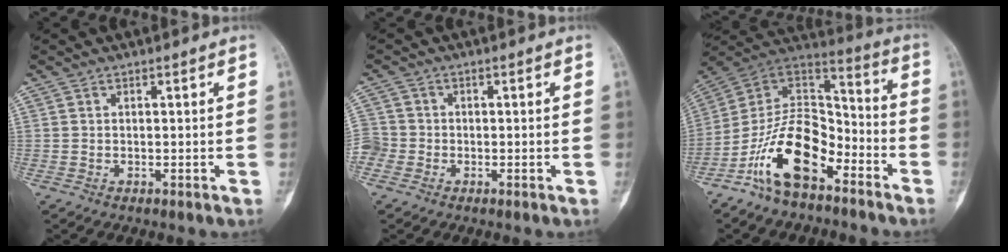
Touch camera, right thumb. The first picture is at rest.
{"total": 4.4, "force": [-1.5, 4.0, 1.0], "torque": [-0.018, 0.011, -0.036]}
{"total": 17.5, "force": [-9.3, 9.2, 11.6], "torque": [-0.192, 0.088, -0.177]}